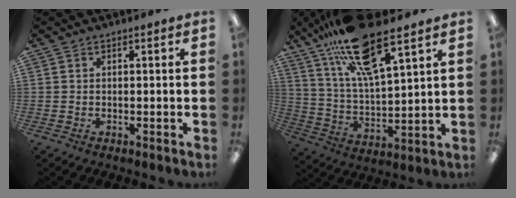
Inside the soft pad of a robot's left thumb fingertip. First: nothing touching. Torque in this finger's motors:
{"motor_torque": [2.10, 1.59, 1.72, -1.05, 0.49]}